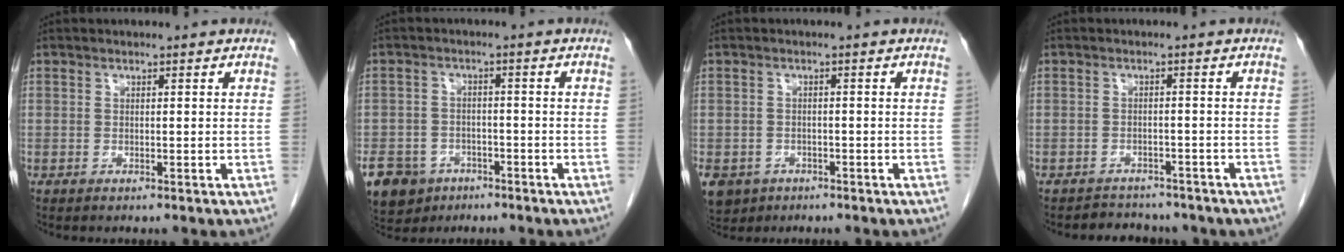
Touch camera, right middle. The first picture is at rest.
{"total": 10.5, "force": [-6.6, 7.5, 3.3], "torque": [-0.084, 0.001, -0.104]}
{"total": 7.4, "force": [-4.0, 5.8, 2.2], "torque": [-0.056, -0.002, -0.060]}
{"total": 6.1, "force": [-5.4, 2.8, 0.7], "torque": [-0.006, 0.009, -0.062]}